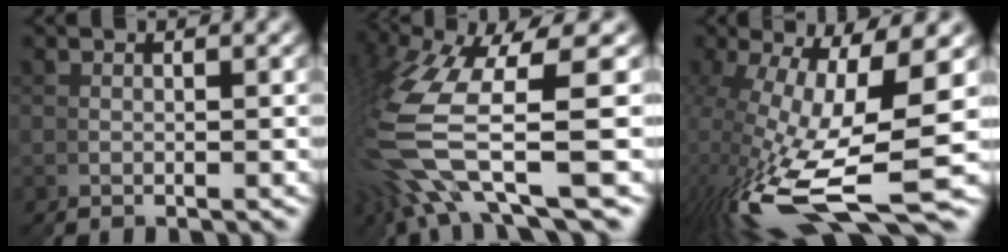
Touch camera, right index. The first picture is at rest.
{"total": 6.1, "force": [1.6, 2.4, 5.4], "torque": [-0.156, 0.015, 0.022]}
{"total": 9.3, "force": [-1.6, 3.7, 8.4], "torque": [-0.192, -0.019, -0.005]}